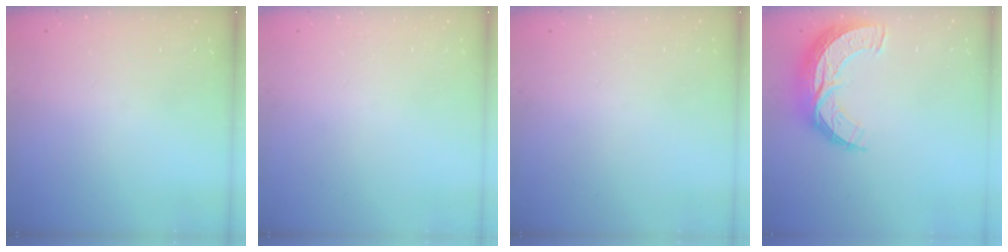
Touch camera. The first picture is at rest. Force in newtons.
{"total": 0.0}
{"total": 0.0}
{"total": 12.8, "press": 12.7, "slide": 1.0}